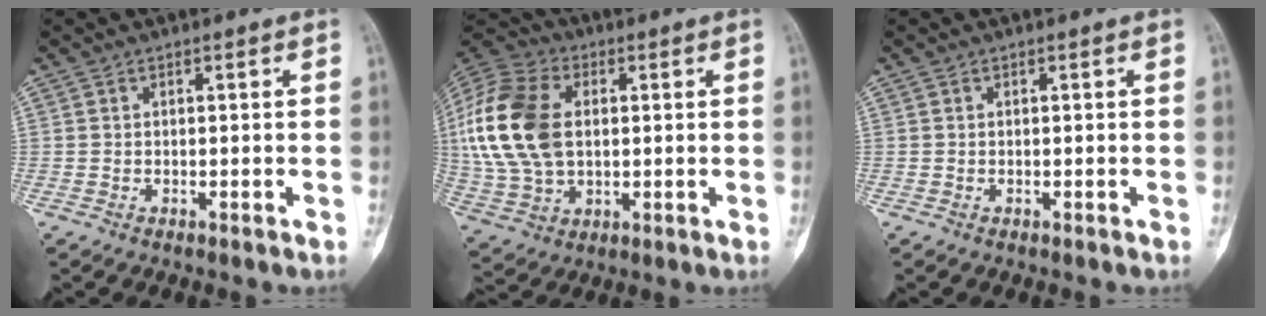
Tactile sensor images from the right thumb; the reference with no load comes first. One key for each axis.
{"total": 21.1, "fx": 2.6, "fy": 14.0, "fz": 15.5, "tx": -0.339, "ty": 0.006, "tz": 0.051}
{"total": 0.0}